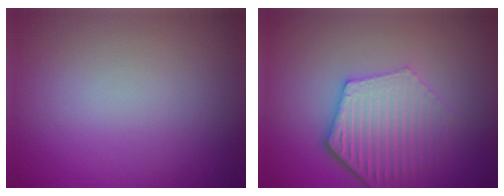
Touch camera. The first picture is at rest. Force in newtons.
{"total": 5.7, "press": 4.3, "slide": 3.8}